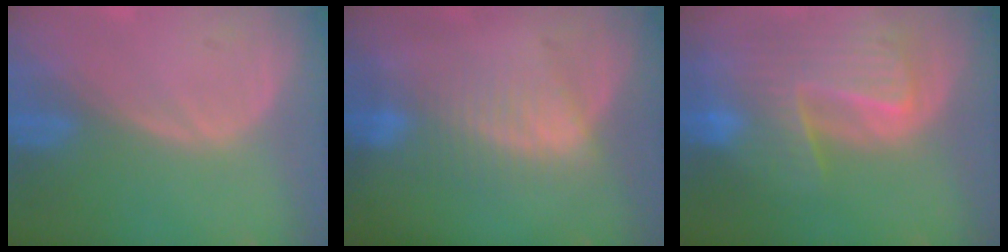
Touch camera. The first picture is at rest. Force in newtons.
{"total": 6.9, "press": 6.3, "slide": 2.7}
{"total": 10.2, "press": 8.9, "slide": 5.0}